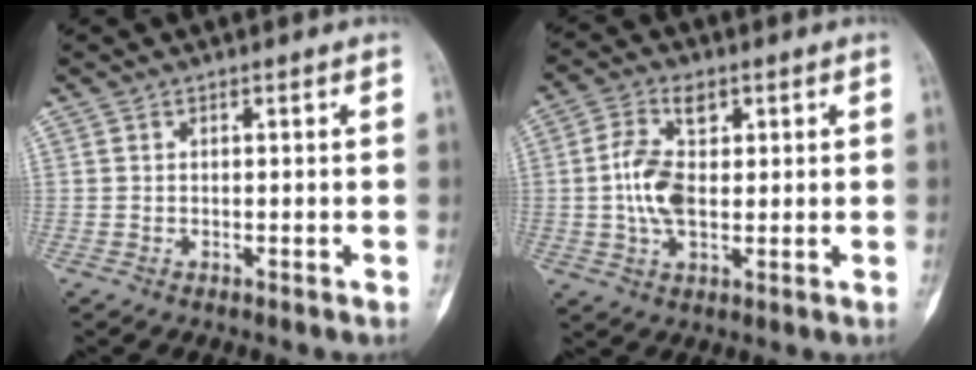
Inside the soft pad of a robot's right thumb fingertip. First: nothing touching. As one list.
[{"total": 8.8, "force": [1.1, 5.3, 7.0], "torque": [-0.134, 0.006, 0.022]}]